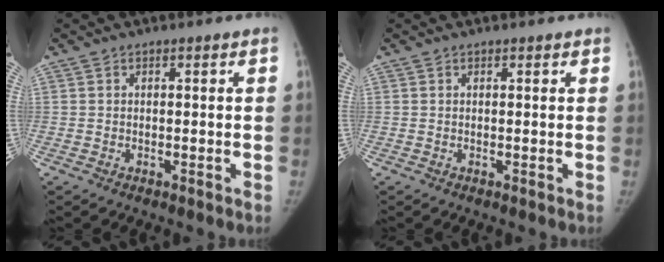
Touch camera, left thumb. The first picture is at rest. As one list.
[{"total": 0.0}]